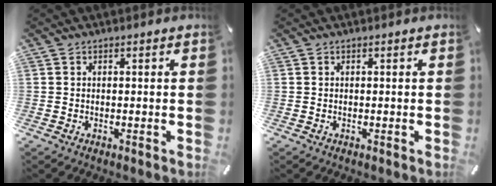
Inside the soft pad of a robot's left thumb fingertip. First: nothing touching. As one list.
[{"total": 0.0}]